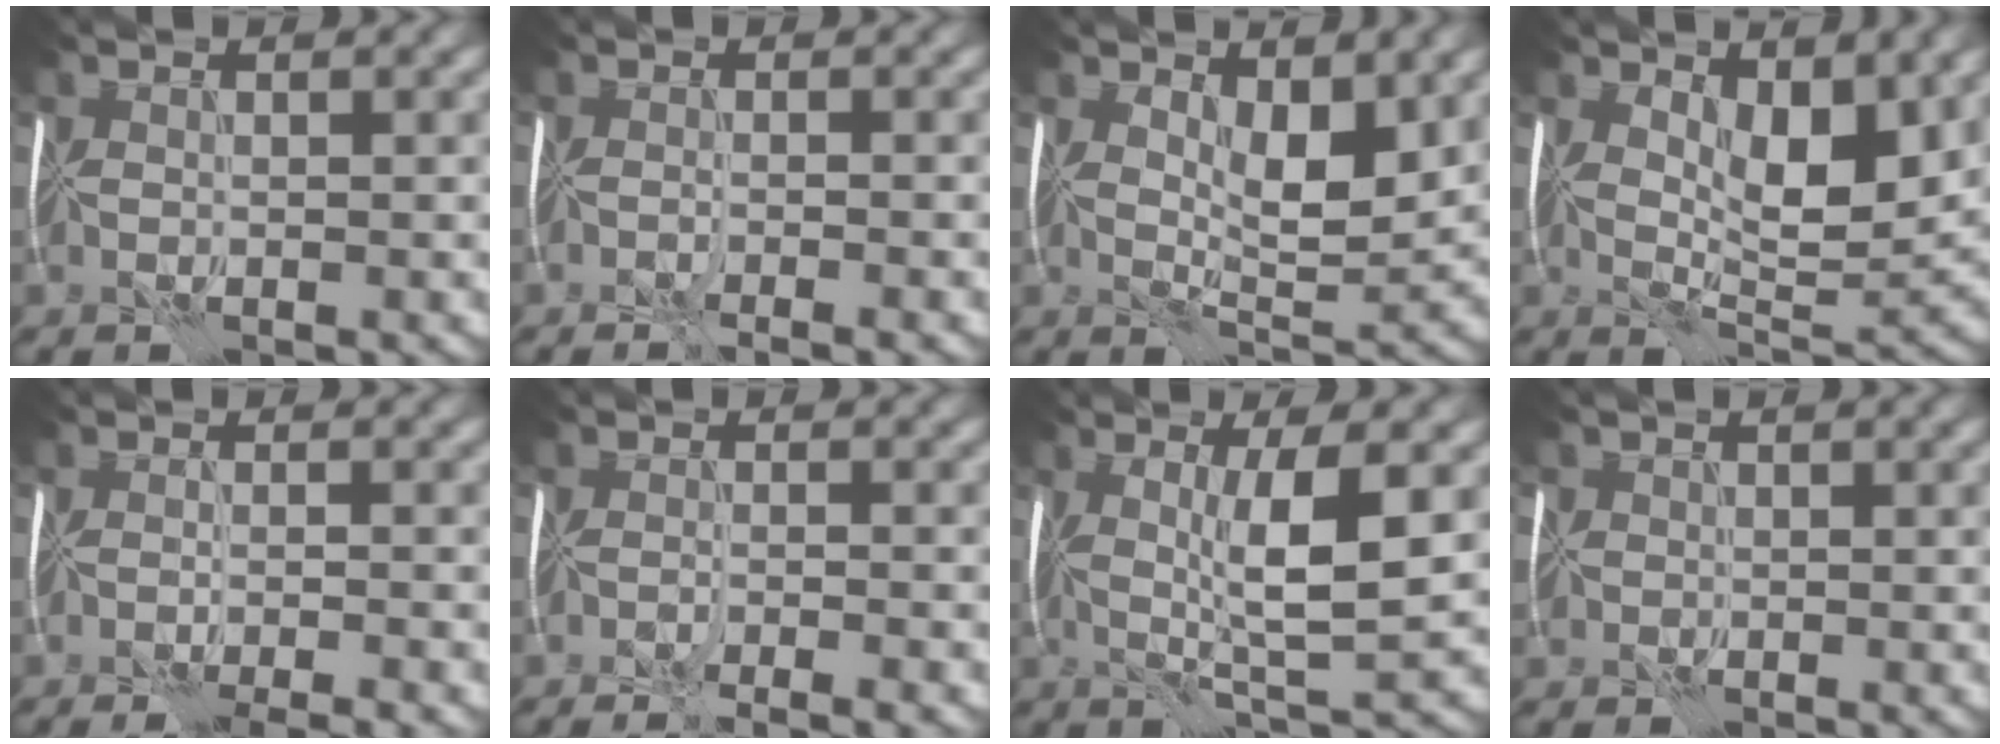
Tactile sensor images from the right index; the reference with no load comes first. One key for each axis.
{"total": 2.2, "fx": -1.5, "fy": 0.2, "fz": 1.5, "tx": -0.018, "ty": -0.001, "tz": -0.028}
{"total": 4.8, "fx": 1.8, "fy": 2.0, "fz": 4.0, "tx": -0.070, "ty": -0.007, "tz": 0.035}
{"total": 6.2, "fx": 2.3, "fy": 2.7, "fz": 5.1, "tx": -0.086, "ty": -0.011, "tz": 0.041}
{"total": 4.4, "fx": -3.3, "fy": 0.9, "fz": 2.8, "tx": -0.030, "ty": -0.008, "tz": -0.041}
{"total": 3.5, "fx": -2.7, "fy": 0.4, "fz": 2.2, "tx": -0.034, "ty": -0.001, "tz": -0.044}
{"total": 6.4, "fx": 0.8, "fy": 1.0, "fz": 6.3, "tx": -0.113, "ty": -0.004, "tz": 0.017}
{"total": 1.4, "fx": 0.0, "fy": 1.4, "fz": 0.1, "tx": 0.007, "ty": 0.006, "tz": -0.001}